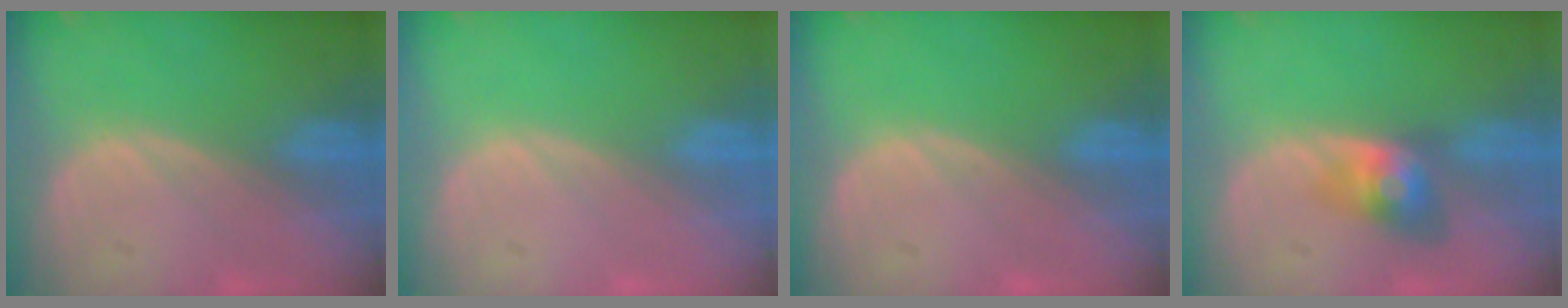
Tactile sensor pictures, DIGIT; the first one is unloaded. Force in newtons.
{"total": 0.0}
{"total": 0.0}
{"total": 4.0, "press": 4.0, "slide": 0.3}